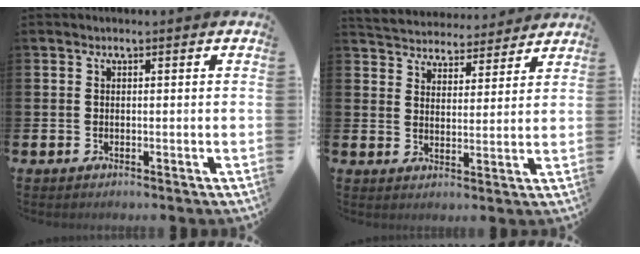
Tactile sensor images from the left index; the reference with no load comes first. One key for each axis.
{"total": 4.9, "fx": 4.7, "fy": 1.2, "fz": -0.4, "tx": -0.009, "ty": -0.037, "tz": 0.082}